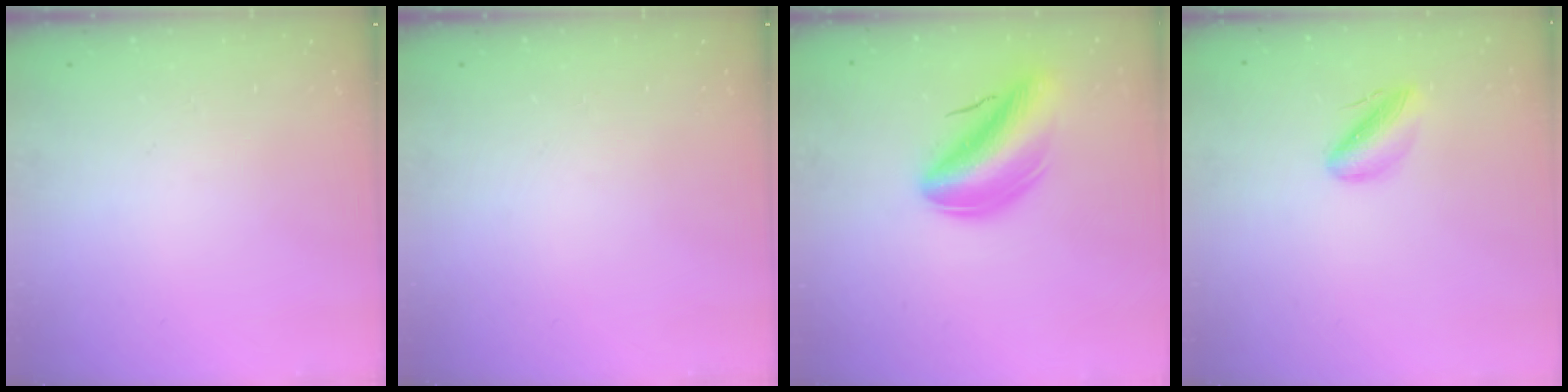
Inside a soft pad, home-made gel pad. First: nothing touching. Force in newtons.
{"total": 0.0}
{"total": 14.1, "press": 13.6, "slide": 4.0}
{"total": 6.6, "press": 6.4, "slide": 1.7}